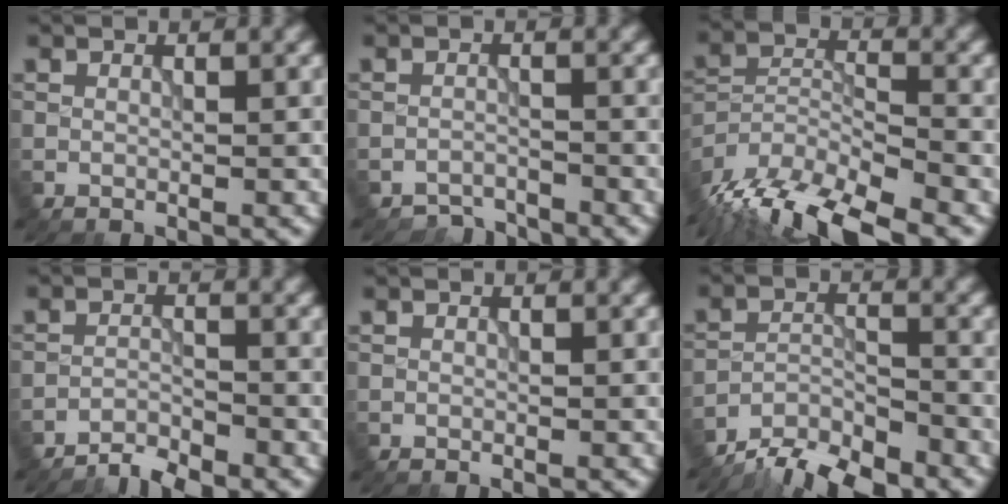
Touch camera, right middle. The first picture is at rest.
{"total": 2.2, "force": [-2.2, 0.4, -0.1], "torque": [0.008, 0.004, -0.042]}
{"total": 11.4, "force": [-9.2, 3.4, 5.9], "torque": [-0.117, -0.014, -0.162]}
{"total": 2.8, "force": [-2.6, 0.4, 0.7], "torque": [-0.009, 0.000, -0.055]}
{"total": 0.0}
{"total": 6.9, "force": [-6.2, 1.7, 2.5], "torque": [-0.036, -0.005, -0.114]}